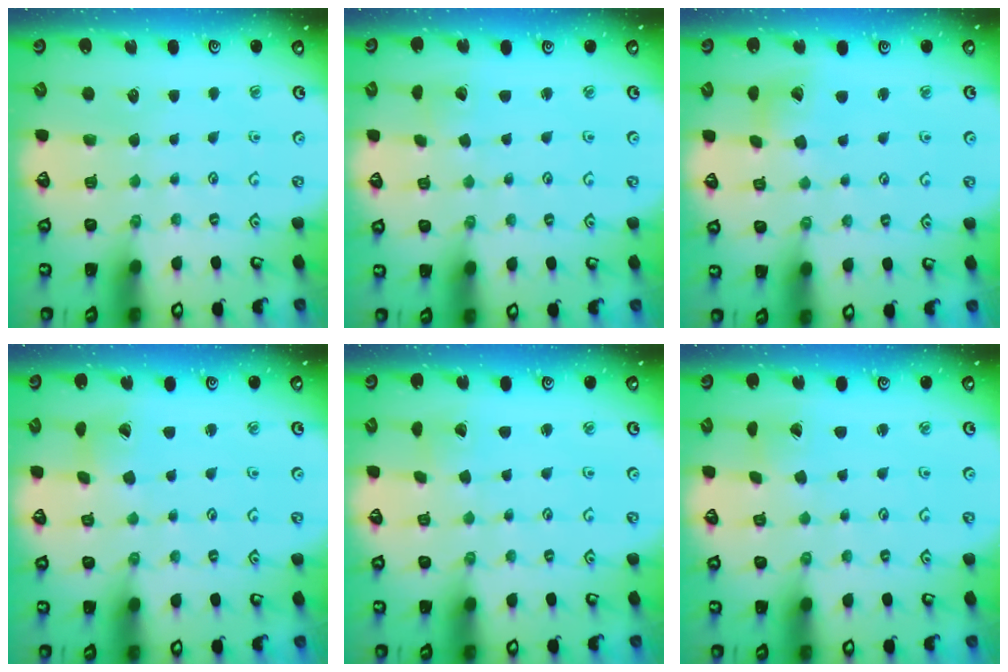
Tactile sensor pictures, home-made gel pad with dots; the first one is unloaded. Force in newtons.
{"total": 1.4, "press": 1.3, "slide": 0.2}
{"total": 8.5, "press": 8.4, "slide": 1.1}
{"total": 2.7, "press": 2.7, "slide": 0.4}
{"total": 1.9, "press": 1.9, "slide": 0.0}
{"total": 1.7, "press": 1.7, "slide": 0.1}